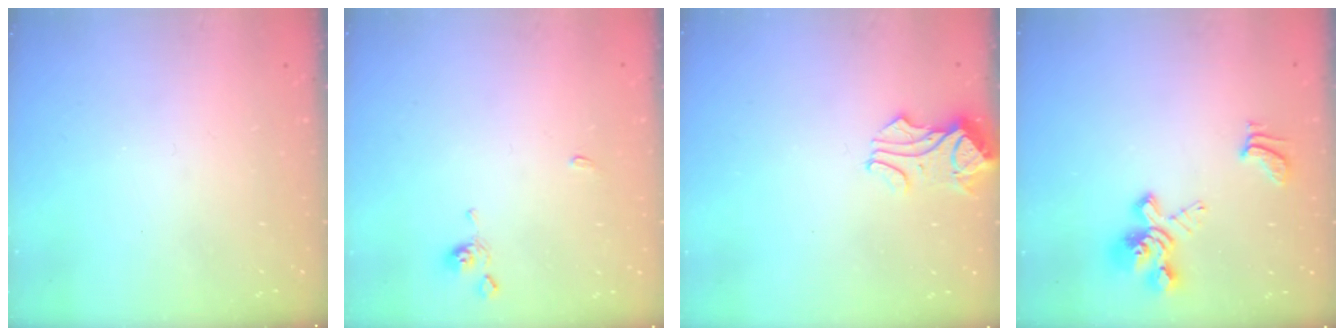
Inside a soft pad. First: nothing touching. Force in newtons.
{"total": 1.7, "press": 1.6, "slide": 0.6}
{"total": 0.6, "press": 0.2, "slide": 0.6}
{"total": 4.2, "press": 3.8, "slide": 1.8}